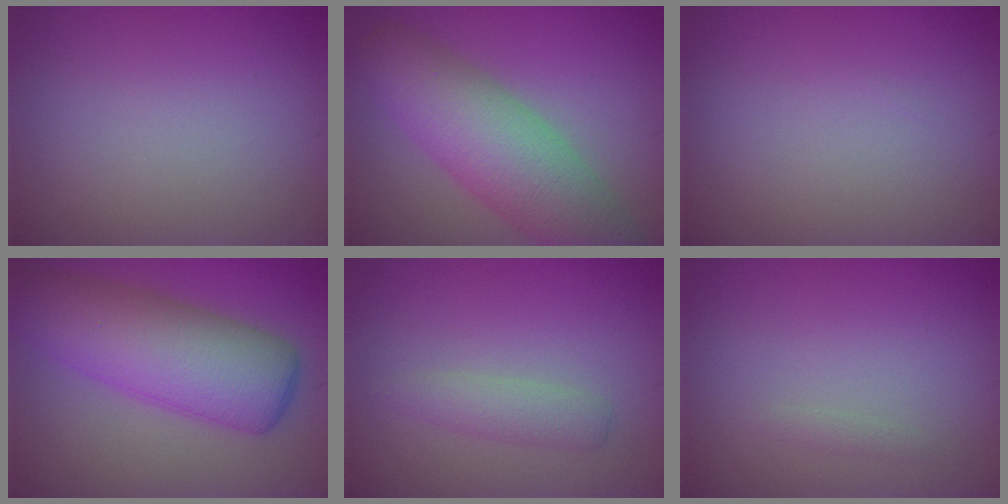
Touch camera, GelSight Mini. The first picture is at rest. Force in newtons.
{"total": 8.1, "press": 8.1, "slide": 0.4}
{"total": 0.0}
{"total": 8.8, "press": 8.7, "slide": 0.2}
{"total": 1.8, "press": 1.8, "slide": 0.0}
{"total": 0.6, "press": 0.6, "slide": 0.0}